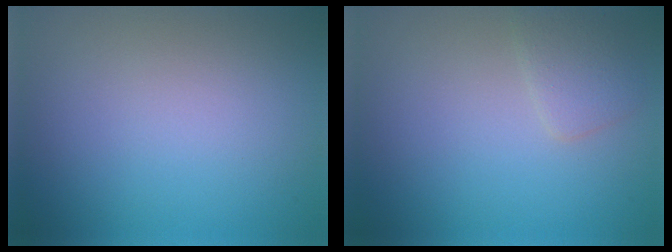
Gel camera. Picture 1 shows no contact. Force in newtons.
{"total": 1.7, "press": 1.7, "slide": 0.1}